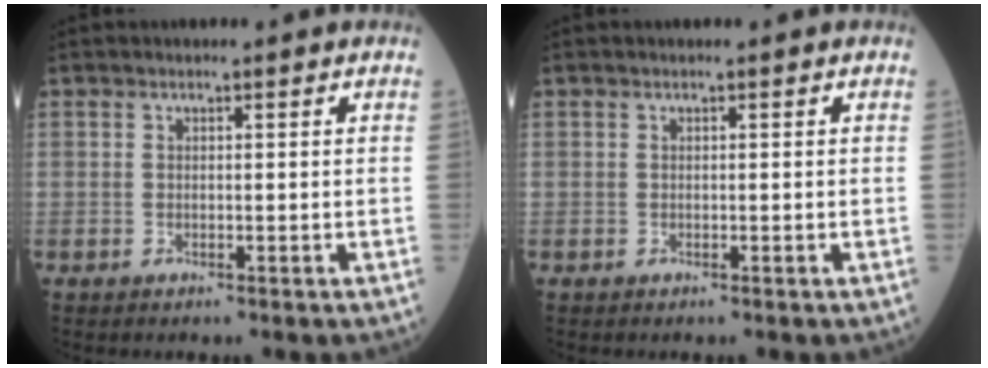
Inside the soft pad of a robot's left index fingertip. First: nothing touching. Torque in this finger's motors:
{"motor_torque": [-0.11, -0.04, 0.03, 0.01]}